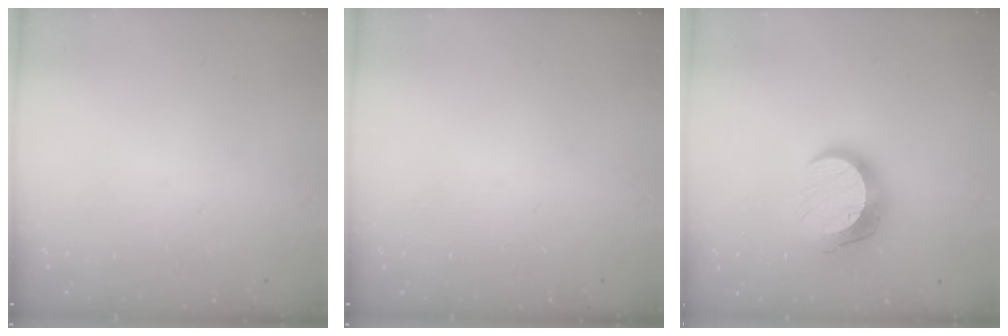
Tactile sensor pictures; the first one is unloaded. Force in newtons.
{"total": 0.0}
{"total": 12.9, "press": 12.8, "slide": 1.1}